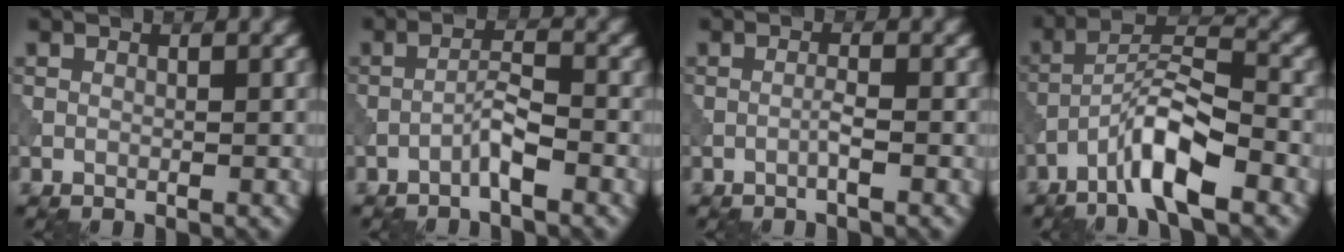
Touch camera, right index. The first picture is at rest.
{"total": 2.1, "force": [-1.3, 0.1, 1.6], "torque": [-0.031, 0.012, -0.029]}
{"total": 1.0, "force": [-0.4, -0.1, 0.9], "torque": [-0.017, 0.006, -0.011]}
{"total": 6.2, "force": [-3.6, 1.2, 4.8], "torque": [-0.089, 0.014, -0.074]}